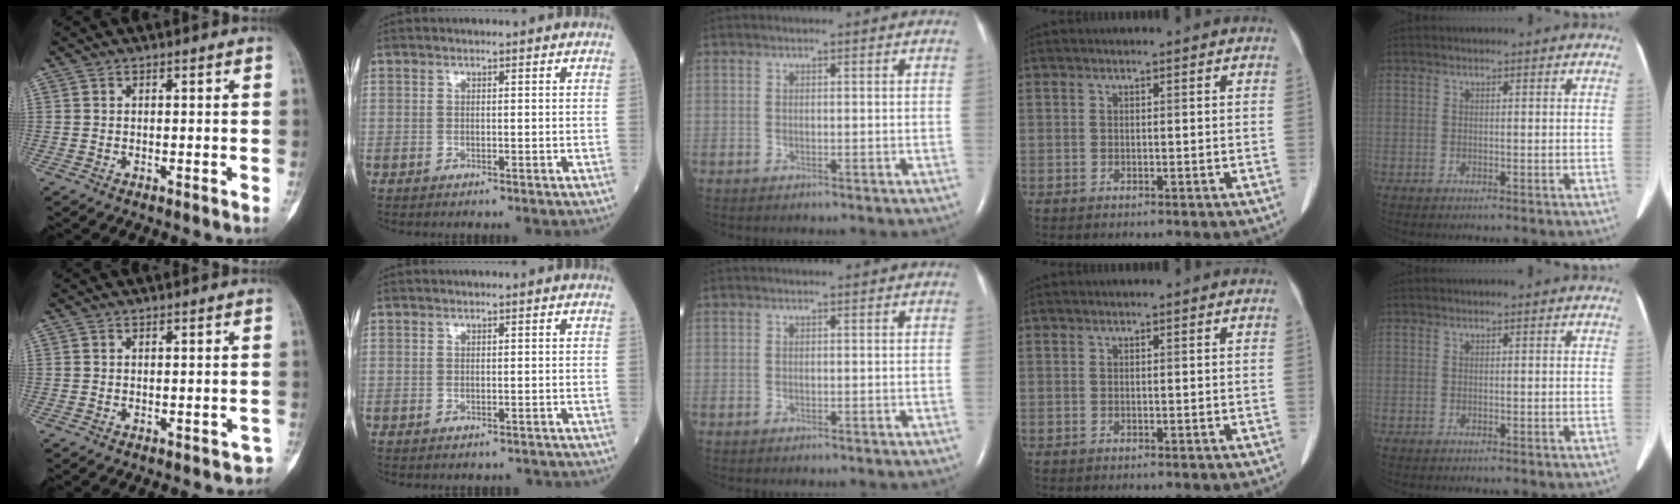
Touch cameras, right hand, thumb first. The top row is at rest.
{"thumb": {"total": 1.8, "force": [-1.4, 1.1, 0.1], "torque": [0.004, 0.020, -0.017]}, "index": {"total": 0.8, "force": [-0.7, 0.5, 0.0], "torque": [0.000, 0.000, -0.009]}}